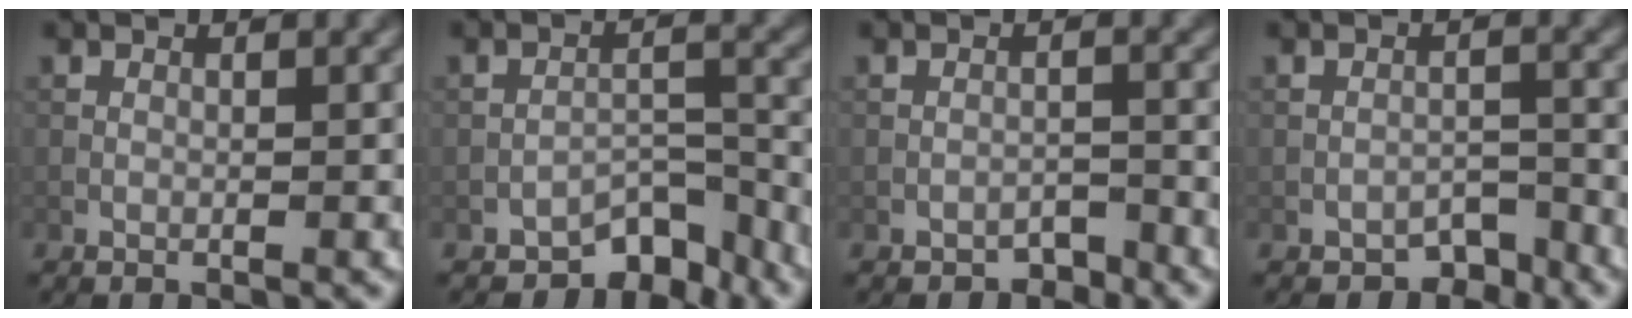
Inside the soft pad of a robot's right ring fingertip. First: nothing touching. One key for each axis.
{"total": 4.9, "fx": -4.0, "fy": 2.1, "fz": 1.8, "tx": -0.014, "ty": 0.003, "tz": -0.067}
{"total": 1.5, "fx": -1.3, "fy": 0.6, "fz": 0.2, "tx": -0.001, "ty": 0.006, "tz": -0.023}
{"total": 2.5, "fx": -2.1, "fy": 1.1, "fz": 0.8, "tx": -0.004, "ty": 0.006, "tz": -0.031}